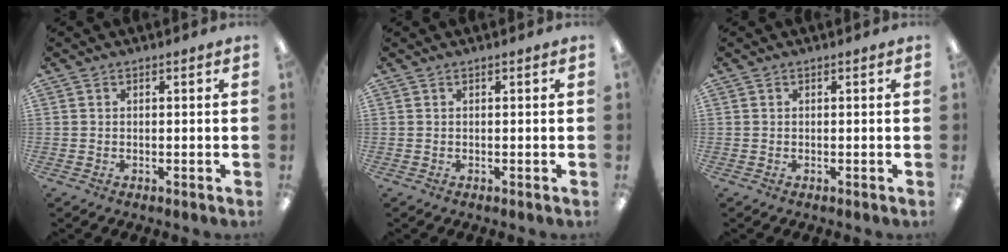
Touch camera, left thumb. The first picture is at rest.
{"total": 0.0}
{"total": 0.0}